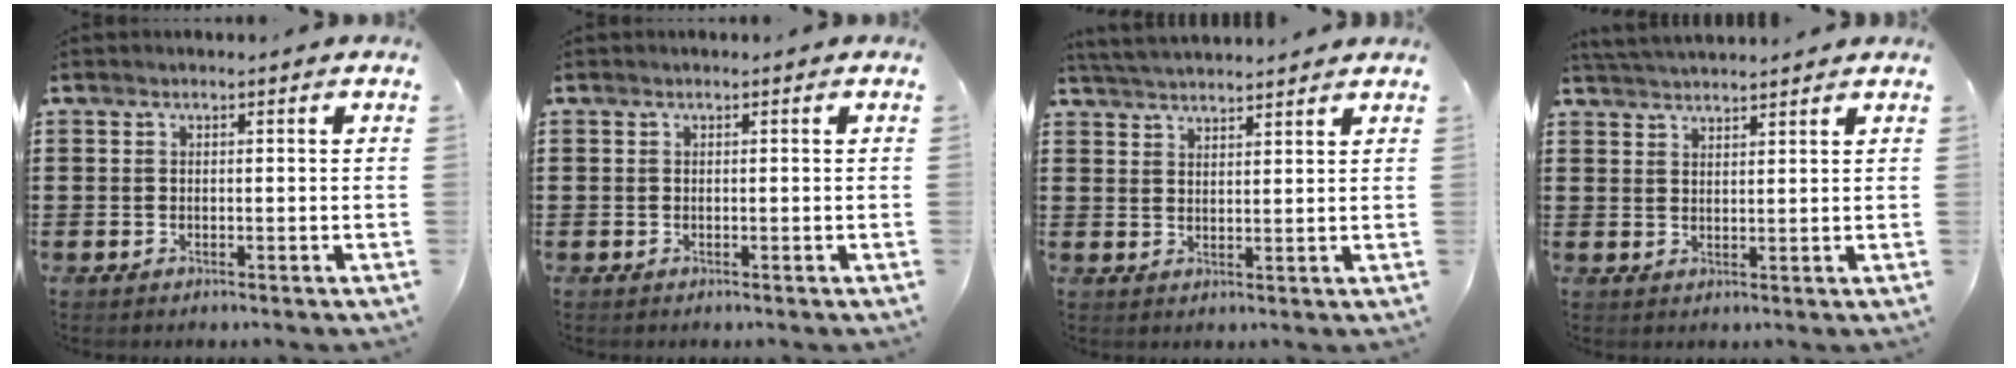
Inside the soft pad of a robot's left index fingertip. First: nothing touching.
{"total": 0.0}
{"total": 3.4, "force": [3.4, -0.3, 0.4], "torque": [-0.018, -0.009, 0.063]}
{"total": 2.8, "force": [2.8, -0.2, 0.3], "torque": [-0.013, -0.005, 0.053]}